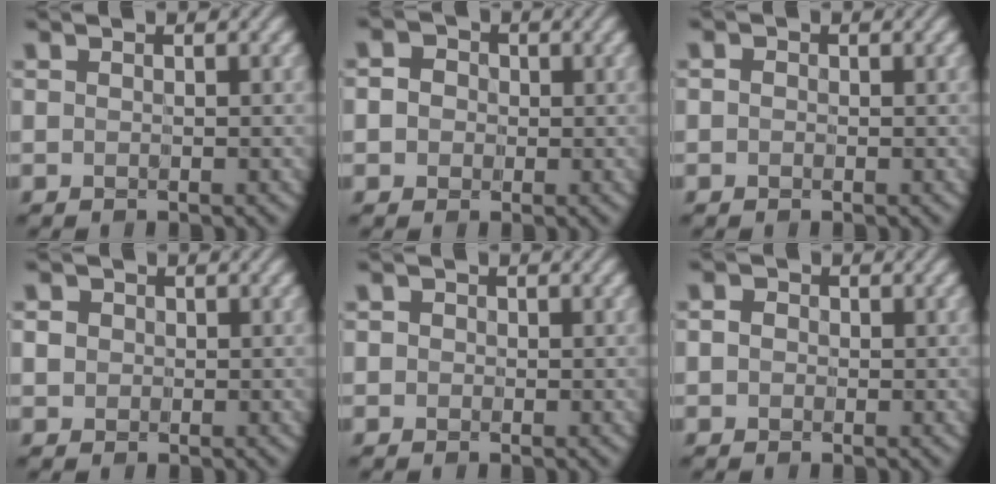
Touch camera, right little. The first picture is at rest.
{"total": 3.5, "force": [0.5, 3.0, 1.7], "torque": [-0.034, 0.013, -0.006]}
{"total": 0.8, "force": [-0.4, 0.7, 0.1], "torque": [-0.002, 0.000, -0.008]}
{"total": 1.4, "force": [-0.2, 1.4, 0.4], "torque": [-0.013, -0.006, 0.001]}
{"total": 1.1, "force": [0.0, 1.0, 0.3], "torque": [-0.008, 0.001, -0.001]}
{"total": 1.3, "force": [-0.5, 1.1, 0.4], "torque": [-0.009, -0.001, -0.012]}